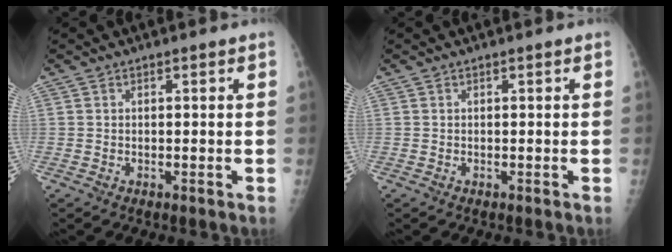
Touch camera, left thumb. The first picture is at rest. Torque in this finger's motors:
{"motor_torque": [0.00, 0.00, -0.01, 0.01, 0.00]}